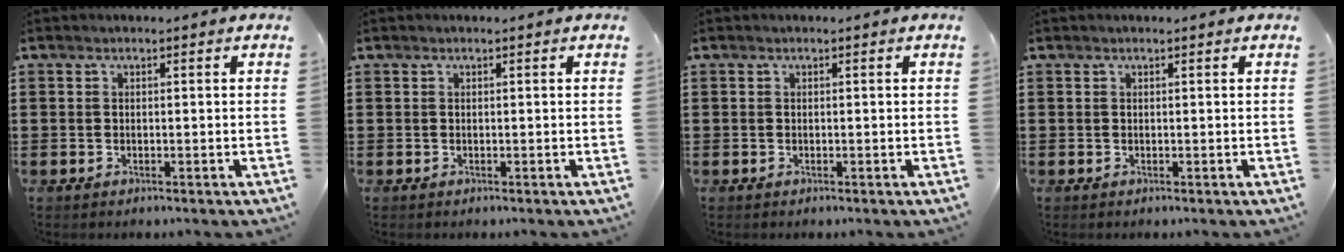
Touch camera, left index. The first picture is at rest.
{"total": 0.0}
{"total": 0.0}
{"total": 0.0}